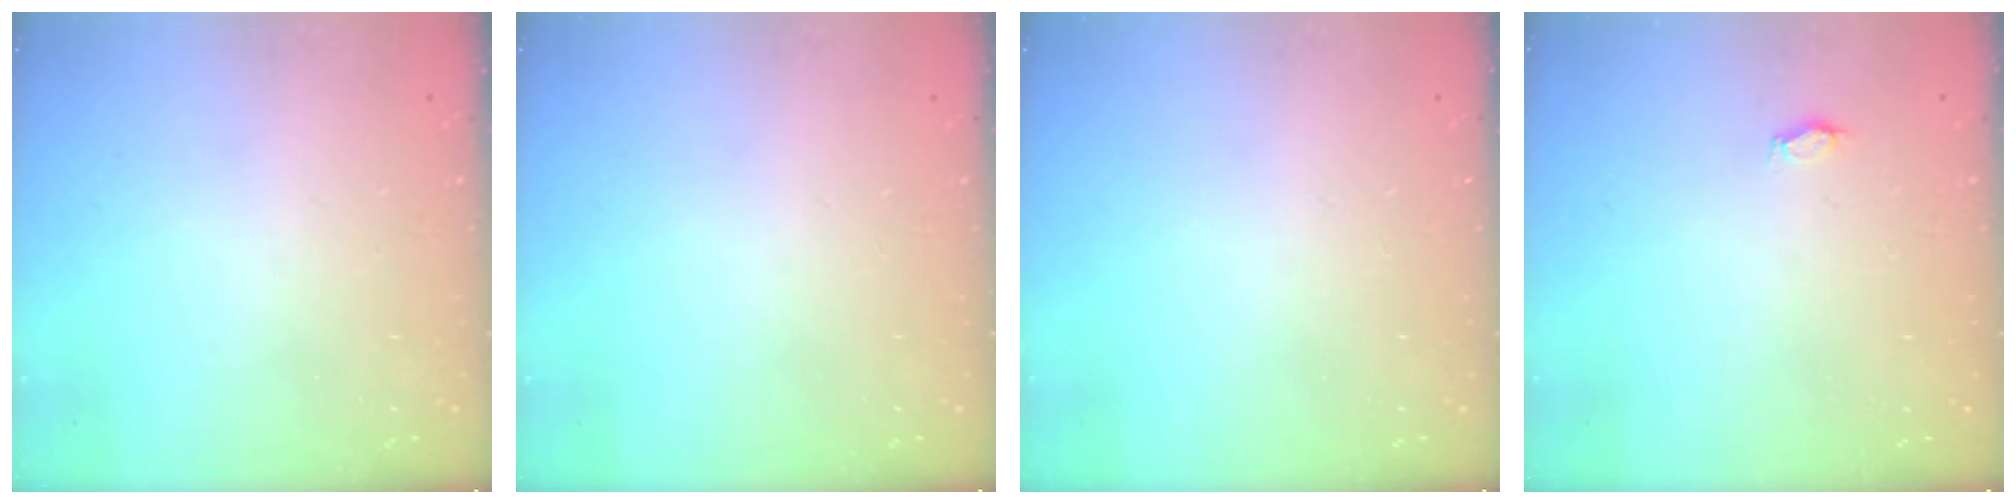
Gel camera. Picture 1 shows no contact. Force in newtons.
{"total": 0.0}
{"total": 0.0}
{"total": 2.7, "press": 2.4, "slide": 1.1}